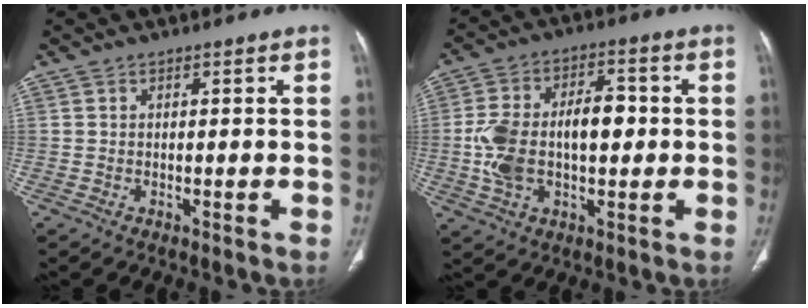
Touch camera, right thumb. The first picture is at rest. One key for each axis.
{"total": 14.4, "fx": -0.5, "fy": 8.2, "fz": 11.8, "tx": -0.218, "ty": 0.032, "tz": -0.005}